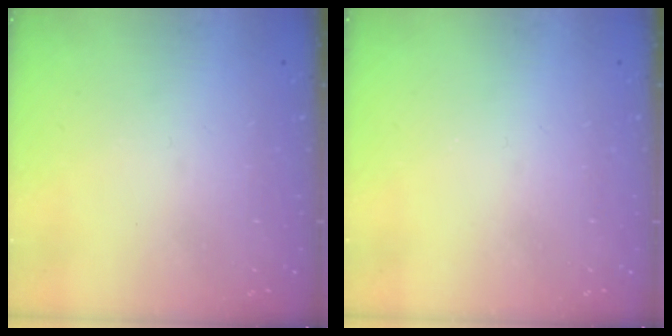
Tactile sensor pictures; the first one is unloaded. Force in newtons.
{"total": 2.2, "press": 2.1, "slide": 0.4}